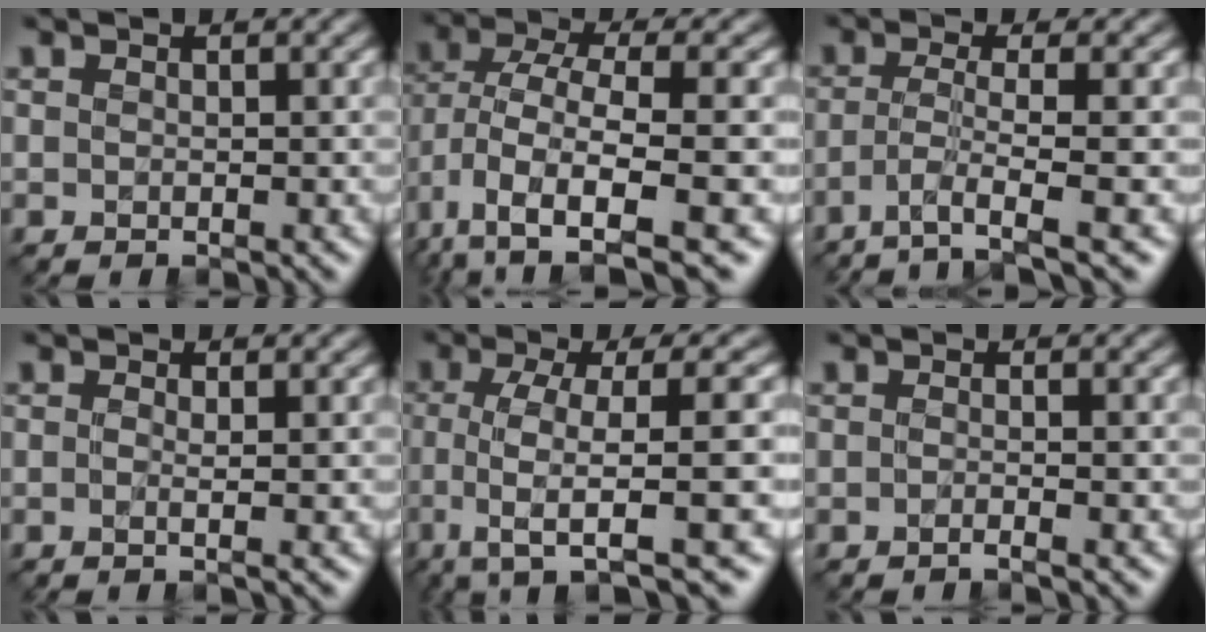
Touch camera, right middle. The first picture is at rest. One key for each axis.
{"total": 8.1, "fx": -2.8, "fy": 3.5, "fz": 6.7, "tx": -0.139, "ty": -0.003, "tz": -0.056}
{"total": 4.3, "fx": -1.9, "fy": 0.6, "fz": 3.8, "tx": -0.065, "ty": -0.006, "tz": -0.043}
{"total": 1.6, "fx": -0.2, "fy": 0.4, "fz": 1.5, "tx": -0.019, "ty": -0.007, "tz": -0.010}
{"total": 9.0, "fx": -2.4, "fy": 2.4, "fz": 8.3, "tx": -0.123, "ty": 0.009, "tz": -0.050}
{"total": 1.4, "fx": -0.7, "fy": 0.4, "fz": 1.1, "tx": -0.006, "ty": -0.006, "tz": -0.022}